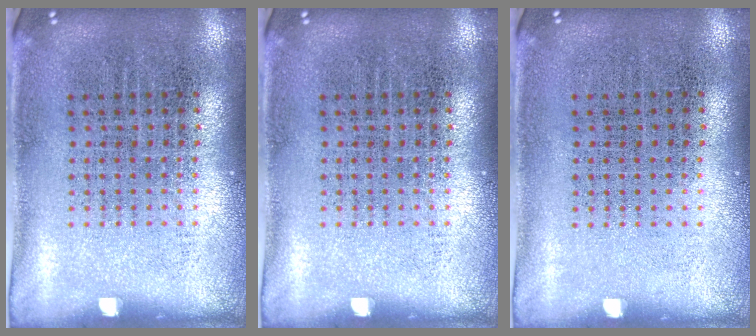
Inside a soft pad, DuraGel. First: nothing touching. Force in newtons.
{"total": 0.0}
{"total": 0.0}